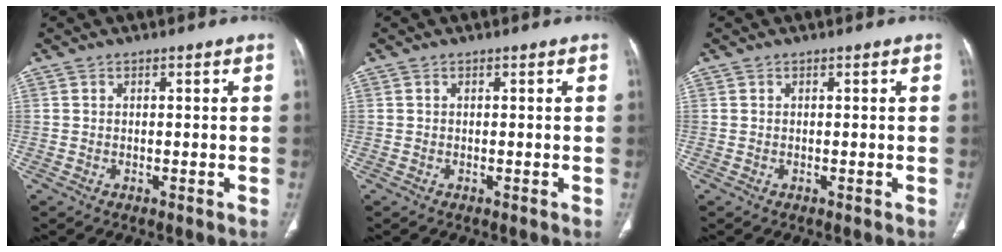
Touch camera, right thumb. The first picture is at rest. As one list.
[{"total": 0.0}, {"total": 0.0}]